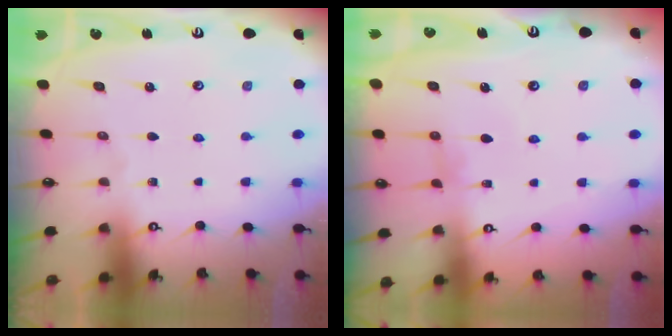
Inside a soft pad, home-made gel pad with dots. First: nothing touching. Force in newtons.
{"total": 0.8, "press": 0.7, "slide": 0.3}